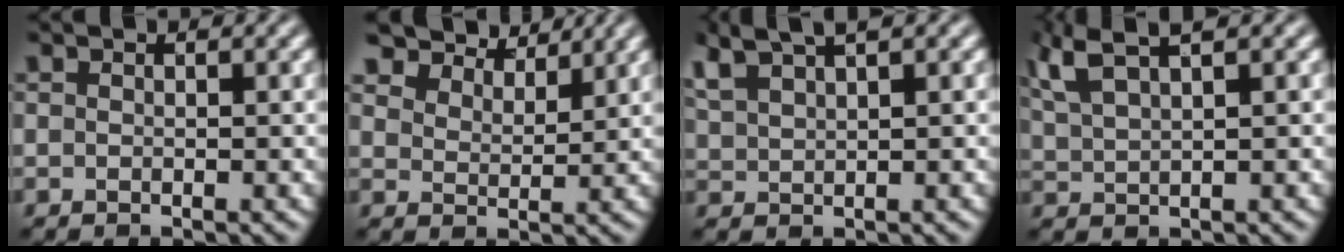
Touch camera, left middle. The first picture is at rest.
{"total": 6.8, "force": [6.1, 2.1, 2.0], "torque": [-0.053, -0.014, 0.116]}
{"total": 4.5, "force": [3.4, 1.0, 2.7], "torque": [-0.065, 0.019, 0.072]}
{"total": 4.6, "force": [3.2, 1.1, 3.1], "torque": [-0.072, 0.019, 0.067]}